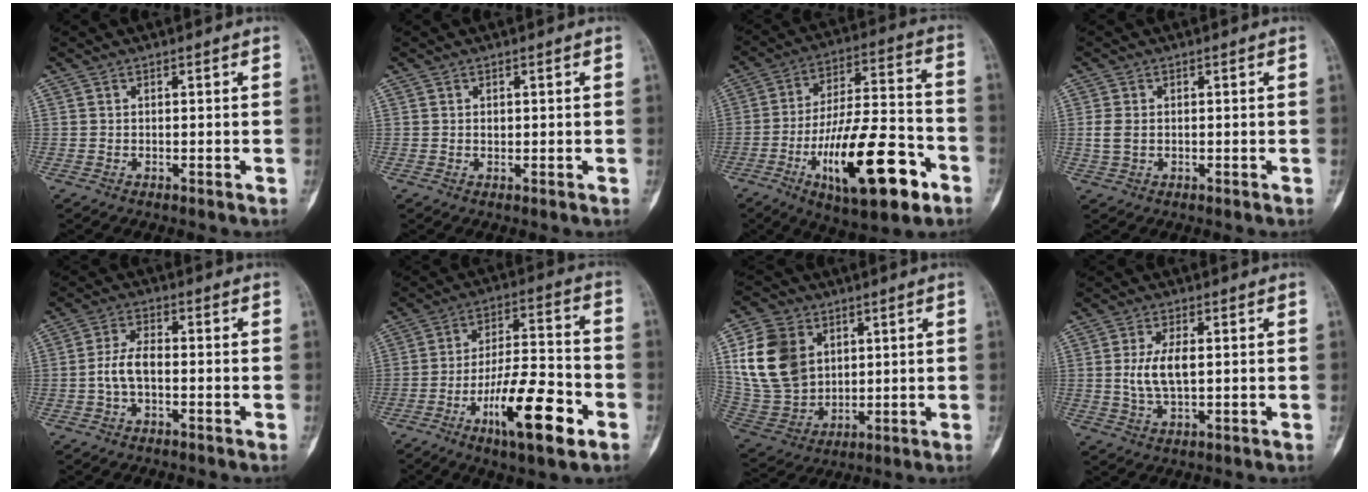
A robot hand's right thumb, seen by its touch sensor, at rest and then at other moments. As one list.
[{"total": 0.7, "force": [0.2, 0.6, 0.4], "torque": [-0.002, 0.002, 0.003]}, {"total": 21.8, "force": [-9.4, 7.1, 18.4], "torque": [-0.313, 0.043, -0.147]}, {"total": 2.7, "force": [0.0, 1.9, 2.0], "torque": [-0.045, 0.001, 0.001]}, {"total": 5.0, "force": [-1.0, 2.5, 4.2], "torque": [-0.083, 0.020, -0.024]}, {"total": 16.6, "force": [-7.4, 4.7, 14.0], "torque": [-0.229, 0.039, -0.119]}, {"total": 16.4, "force": [4.8, 12.5, 9.5], "torque": [-0.165, -0.010, 0.105]}, {"total": 6.3, "force": [0.6, 2.8, 5.6], "torque": [-0.112, -0.003, 0.012]}]